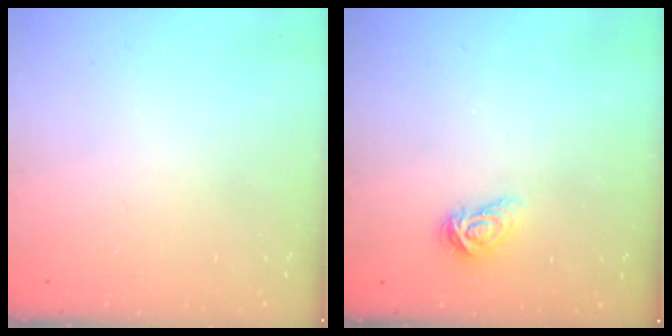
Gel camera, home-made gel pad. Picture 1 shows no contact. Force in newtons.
{"total": 5.0, "press": 4.9, "slide": 0.7}